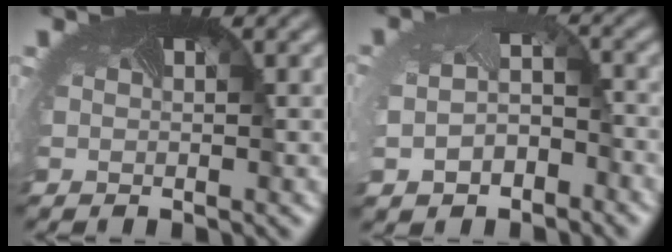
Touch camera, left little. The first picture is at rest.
{"total": 4.2, "force": [-1.5, 2.8, 2.7], "torque": [-0.075, -0.021, -0.024]}